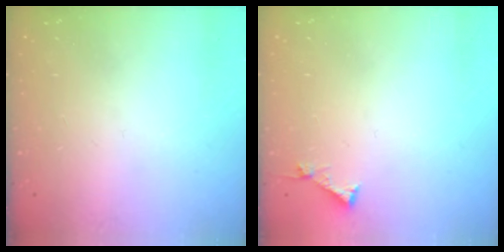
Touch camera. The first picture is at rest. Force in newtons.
{"total": 3.1, "press": 3.1, "slide": 0.3}